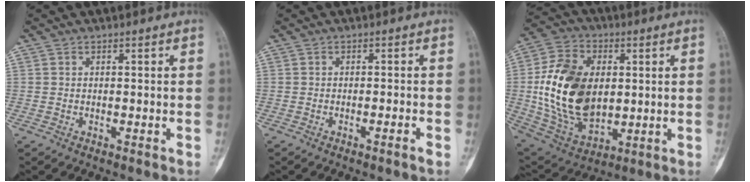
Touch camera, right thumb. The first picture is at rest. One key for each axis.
{"total": 1.4, "fx": -0.9, "fy": -0.2, "fz": 1.1, "tx": -0.024, "ty": 0.004, "tz": -0.015}
{"total": 21.0, "fx": 1.4, "fy": 13.8, "fz": 15.8, "tx": -0.281, "ty": -0.009, "tz": 0.040}